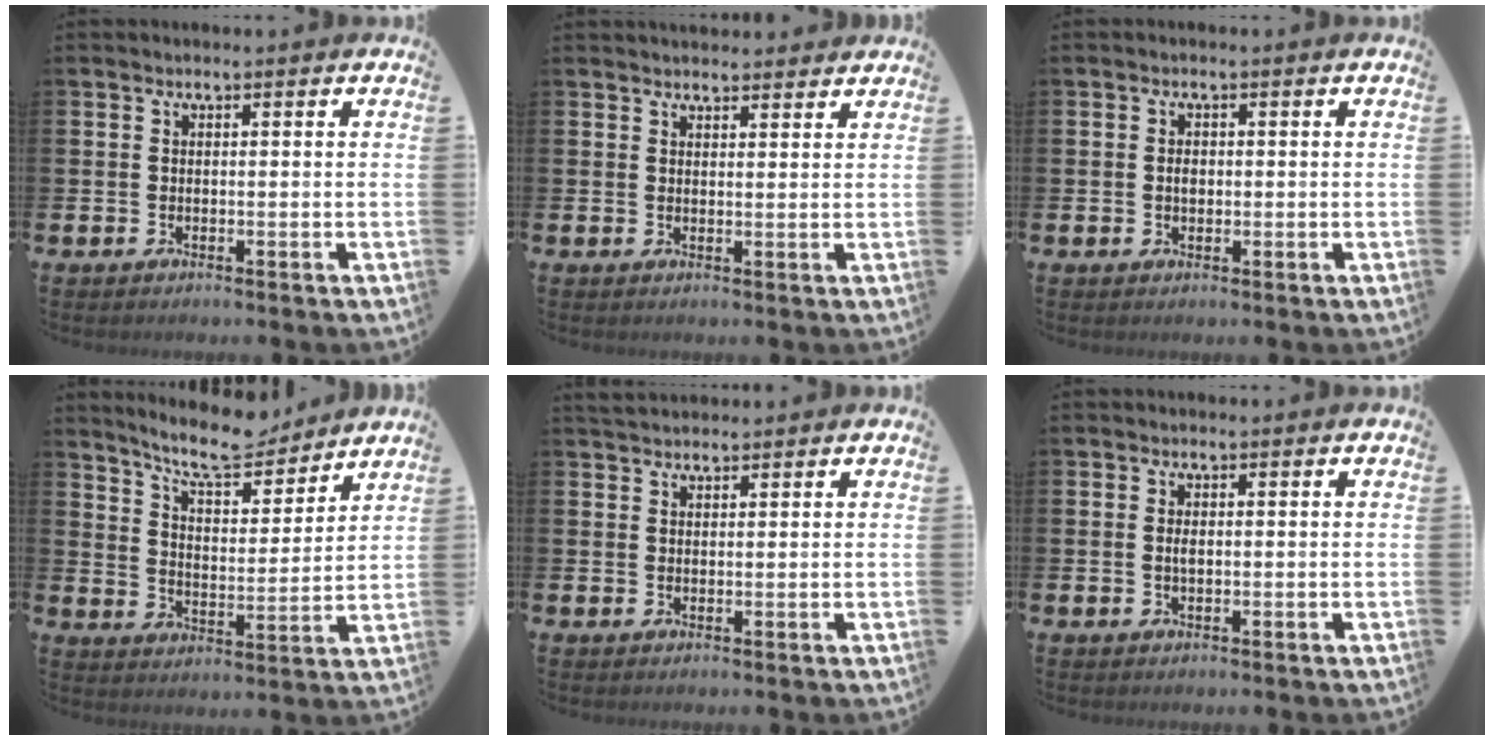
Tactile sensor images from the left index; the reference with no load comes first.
{"total": 2.1, "force": [2.1, 0.4, -0.2], "torque": [0.012, -0.014, 0.036]}
{"total": 1.4, "force": [-0.1, 1.0, 1.0], "torque": [-0.011, 0.002, -0.006]}
{"total": 9.2, "force": [8.5, 1.6, 2.9], "torque": [-0.077, -0.051, 0.152]}
{"total": 2.0, "force": [1.9, 0.6, 0.2], "torque": [0.001, -0.005, 0.034]}
{"total": 1.0, "force": [0.0, 0.4, 0.9], "torque": [-0.018, 0.003, -0.002]}